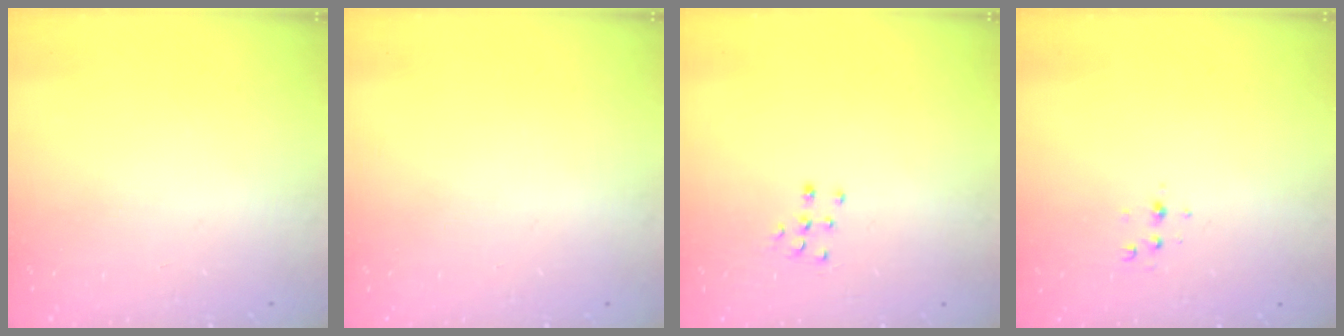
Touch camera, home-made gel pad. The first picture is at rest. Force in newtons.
{"total": 0.0}
{"total": 6.0, "press": 6.0, "slide": 0.4}
{"total": 3.6, "press": 3.1, "slide": 1.7}